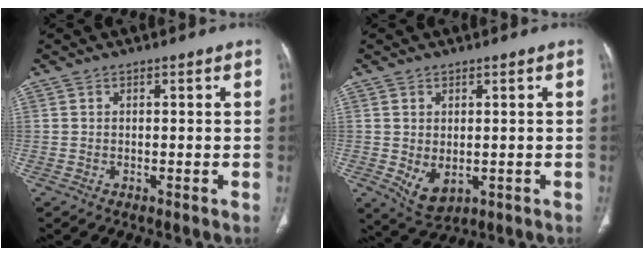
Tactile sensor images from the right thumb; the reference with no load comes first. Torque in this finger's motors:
{"motor_torque": [-0.32, 0.44, -0.16, 0.03, 0.15]}